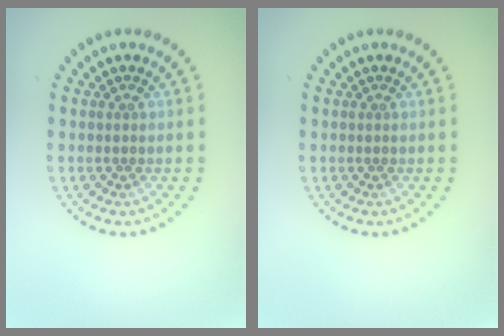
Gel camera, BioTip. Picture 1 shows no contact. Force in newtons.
{"total": 0.0}